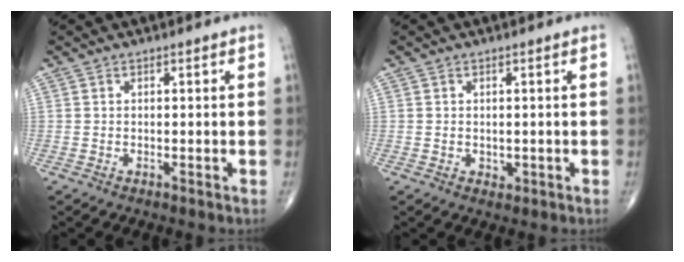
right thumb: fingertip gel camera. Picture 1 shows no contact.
{"total": 1.5, "force": [-0.1, 1.3, 0.8], "torque": [-0.007, 0.000, 0.003]}